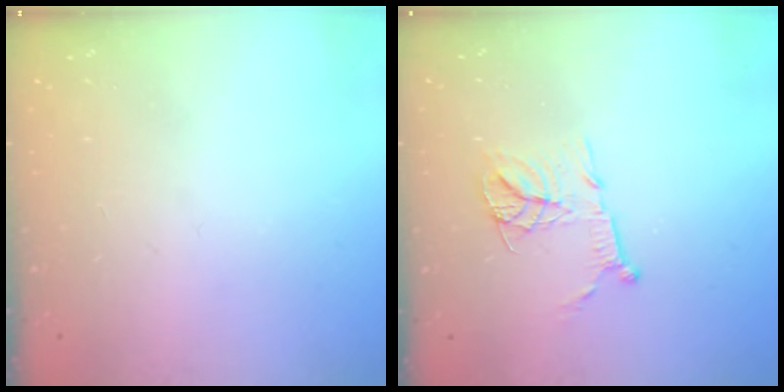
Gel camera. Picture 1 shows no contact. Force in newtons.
{"total": 13.9, "press": 13.9, "slide": 1.2}